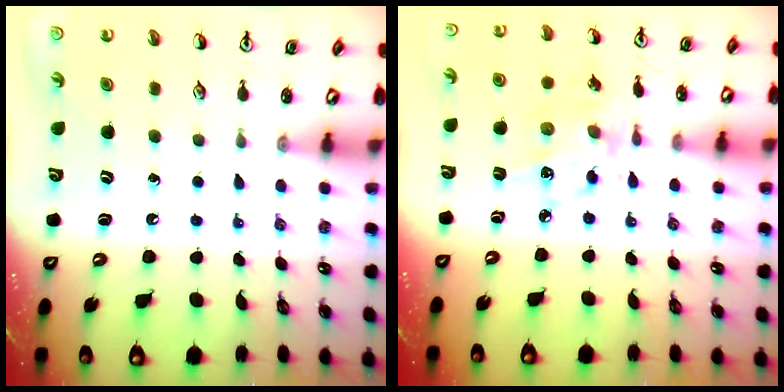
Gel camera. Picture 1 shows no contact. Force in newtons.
{"total": 10.5, "press": 10.4, "slide": 0.7}